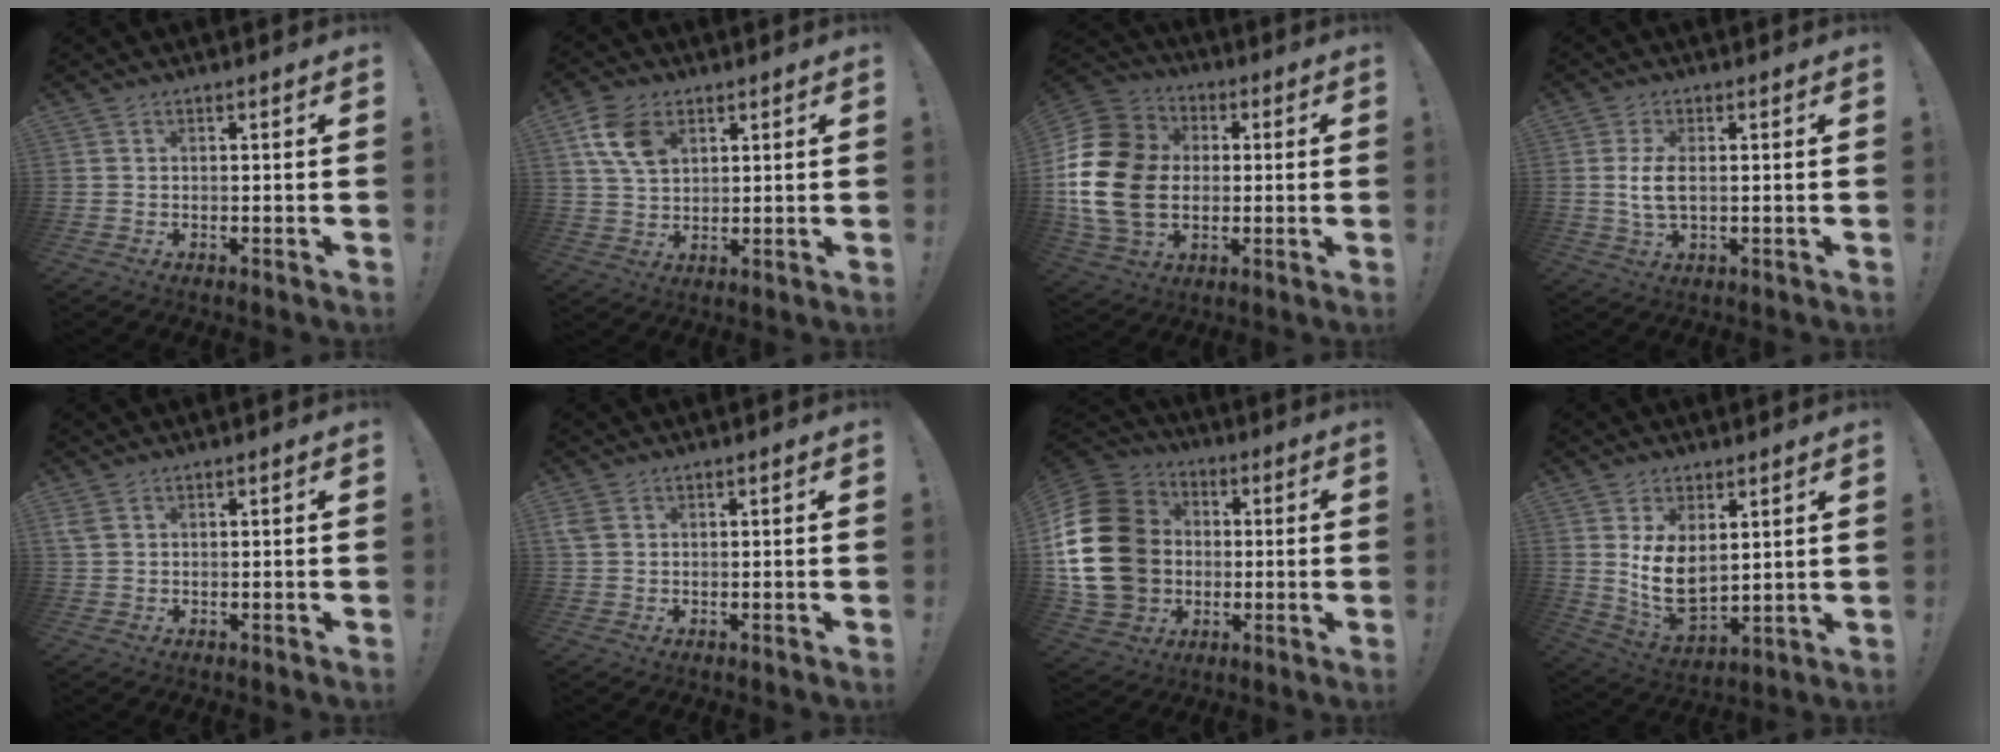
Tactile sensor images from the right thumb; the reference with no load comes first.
{"total": 10.4, "force": [4.5, 6.9, 6.3], "torque": [-0.115, -0.005, 0.088]}
{"total": 21.3, "force": [-0.5, 16.0, 14.0], "torque": [-0.274, 0.020, -0.001]}
{"total": 5.7, "force": [0.2, 2.5, 5.1], "torque": [-0.098, -0.008, -0.003]}
{"total": 2.4, "force": [1.2, 1.5, 1.5], "torque": [-0.037, 0.007, 0.024]}
{"total": 2.9, "force": [1.2, 2.1, 1.6], "torque": [-0.031, 0.004, 0.025]}
{"total": 23.2, "force": [0.2, 18.8, 13.6], "torque": [-0.260, 0.018, 0.028]}
{"total": 10.1, "force": [3.6, 6.3, 7.0], "torque": [-0.130, -0.038, 0.070]}